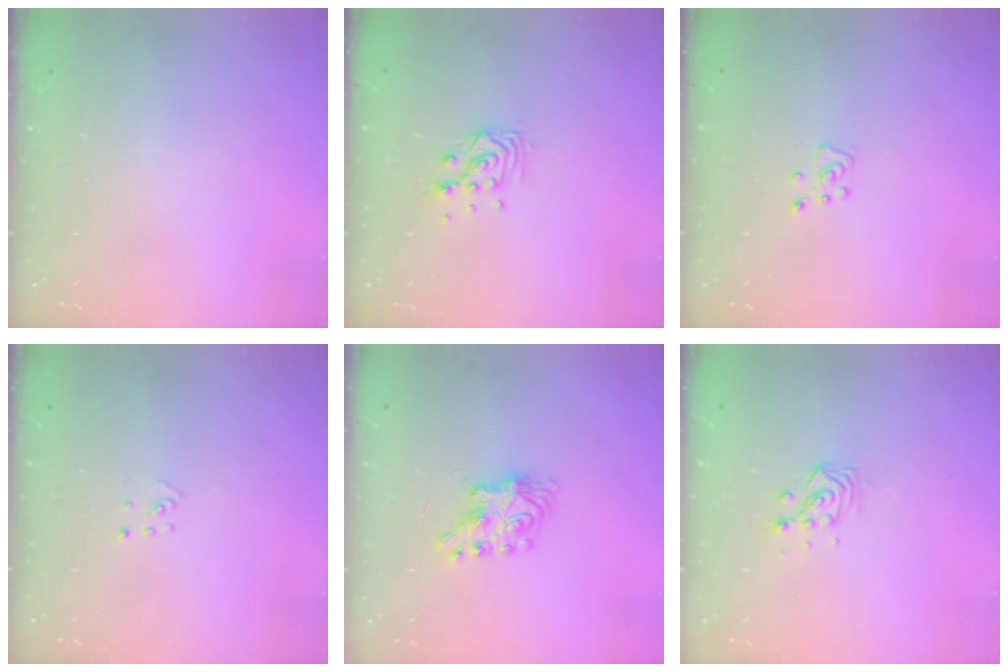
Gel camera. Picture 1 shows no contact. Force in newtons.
{"total": 7.3, "press": 7.2, "slide": 0.6}
{"total": 5.0, "press": 5.0, "slide": 0.5}
{"total": 2.0, "press": 2.0, "slide": 0.3}
{"total": 8.2, "press": 8.1, "slide": 0.8}
{"total": 3.7, "press": 3.7, "slide": 0.3}